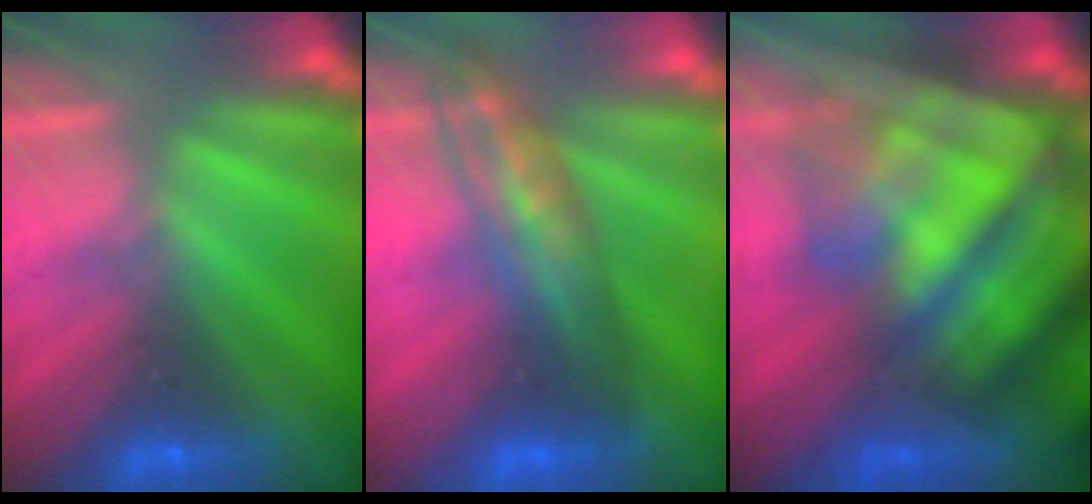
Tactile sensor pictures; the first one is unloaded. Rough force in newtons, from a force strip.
{"total": 2.8}
{"total": 8.0}